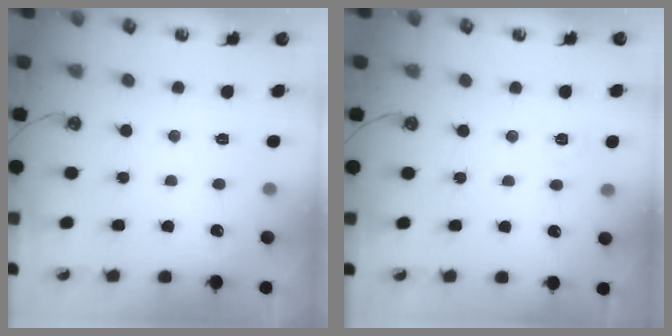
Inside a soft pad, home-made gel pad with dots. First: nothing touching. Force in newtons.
{"total": 5.1, "press": 5.0, "slide": 0.6}